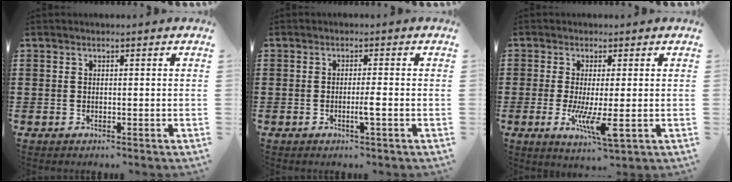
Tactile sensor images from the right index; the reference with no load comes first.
{"total": 2.5, "force": [-0.8, -0.1, 2.3], "torque": [-0.038, -0.002, -0.017]}
{"total": 6.4, "force": [-1.5, 1.2, 6.1], "torque": [-0.122, -0.021, -0.026]}